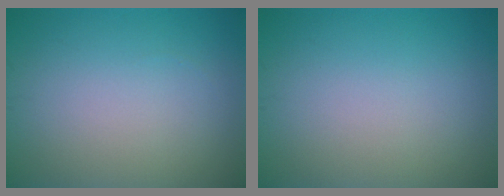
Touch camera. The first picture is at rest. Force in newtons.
{"total": 0.0}